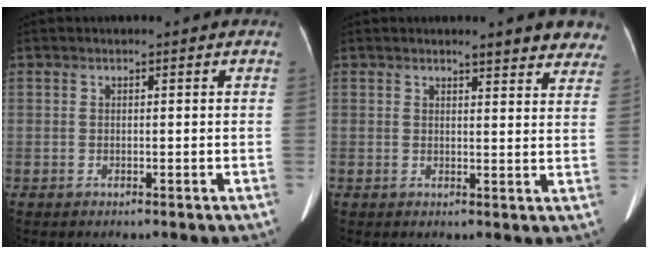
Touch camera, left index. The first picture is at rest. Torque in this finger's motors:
{"motor_torque": [1.06, -1.08, 0.59, 0.05]}